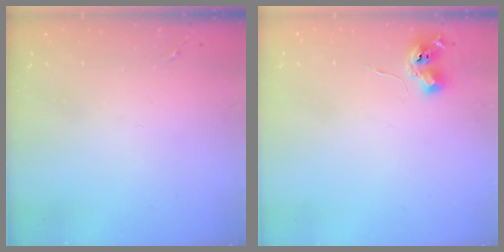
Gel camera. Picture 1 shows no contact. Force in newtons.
{"total": 6.2, "press": 6.1, "slide": 0.8}